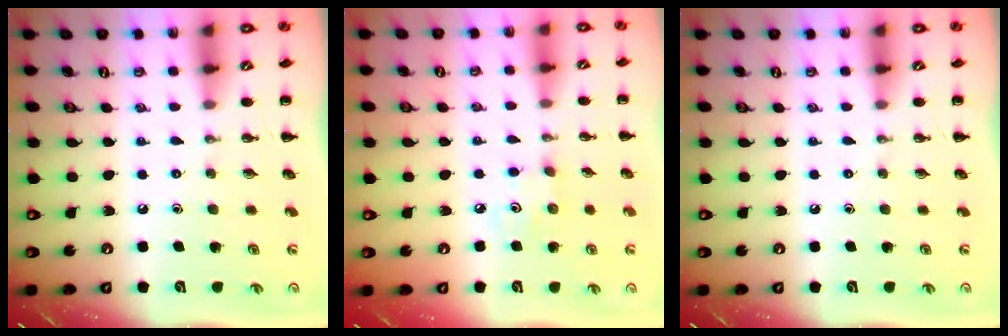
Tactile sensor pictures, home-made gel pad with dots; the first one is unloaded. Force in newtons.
{"total": 3.2, "press": 3.1, "slide": 0.9}
{"total": 0.0}